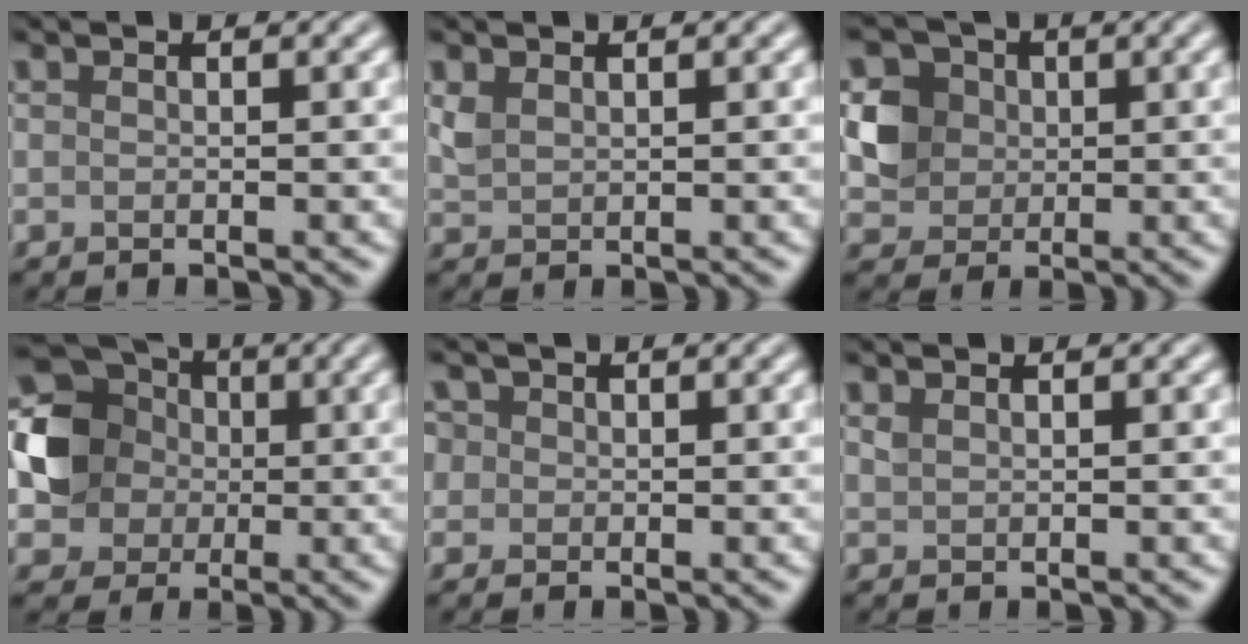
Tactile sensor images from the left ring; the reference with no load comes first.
{"total": 1.3, "force": [0.8, 0.7, 0.6], "torque": [-0.018, 0.000, 0.021]}
{"total": 3.8, "force": [0.5, 3.5, 1.4], "torque": [-0.022, 0.003, 0.007]}
{"total": 9.5, "force": [0.7, 8.6, 4.0], "torque": [-0.089, 0.016, -0.013]}
{"total": 3.7, "force": [1.5, 3.0, 1.5], "torque": [-0.032, 0.021, 0.008]}
{"total": 0.6, "force": [0.5, 0.3, 0.3], "torque": [-0.011, 0.000, 0.013]}